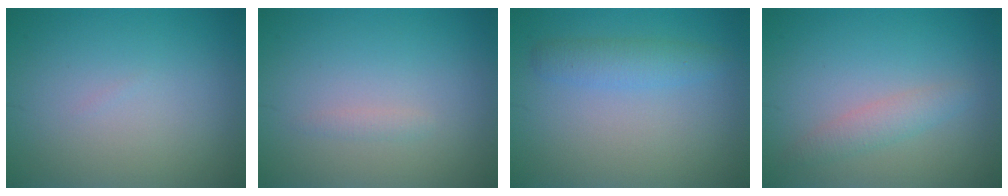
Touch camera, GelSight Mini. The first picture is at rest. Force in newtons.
{"total": 0.7, "press": 0.7, "slide": 0.0}
{"total": 2.2, "press": 2.2, "slide": 0.2}
{"total": 1.9, "press": 1.9, "slide": 0.1}